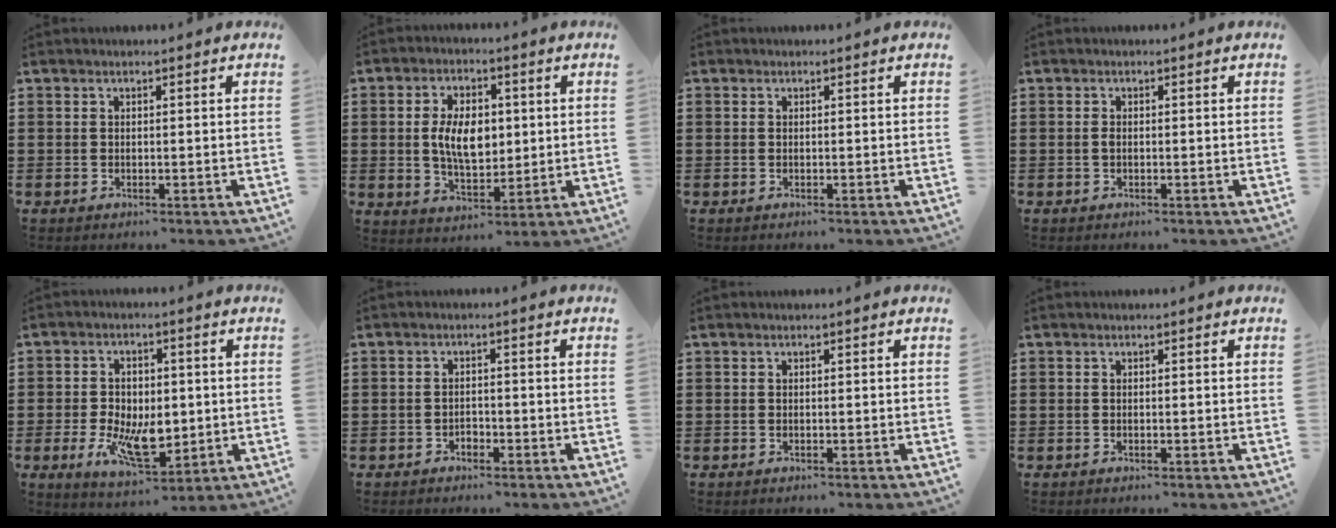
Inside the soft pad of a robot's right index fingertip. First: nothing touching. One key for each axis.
{"total": 7.8, "fx": 0.8, "fy": 4.4, "fz": 6.3, "tx": -0.123, "ty": 0.005, "tz": 0.006}
{"total": 0.0}
{"total": 0.8, "fx": -0.2, "fy": 0.4, "fz": 0.7, "tx": -0.016, "ty": -0.002, "tz": -0.003}
{"total": 9.1, "fx": -1.6, "fy": 5.3, "fz": 7.3, "tx": -0.143, "ty": 0.002, "tz": -0.026}
{"total": 1.2, "fx": -1.0, "fy": 0.6, "fz": 0.3, "tx": -0.009, "ty": 0.000, "tz": -0.021}
{"total": 0.0}
{"total": 0.0}